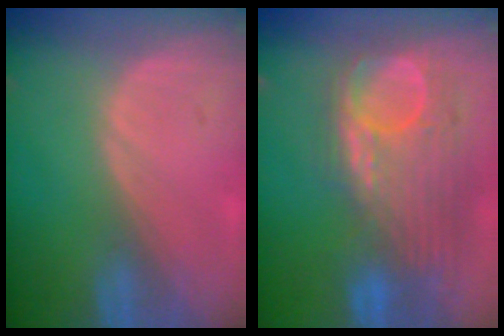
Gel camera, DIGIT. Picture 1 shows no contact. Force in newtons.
{"total": 11.4, "press": 10.5, "slide": 4.6}